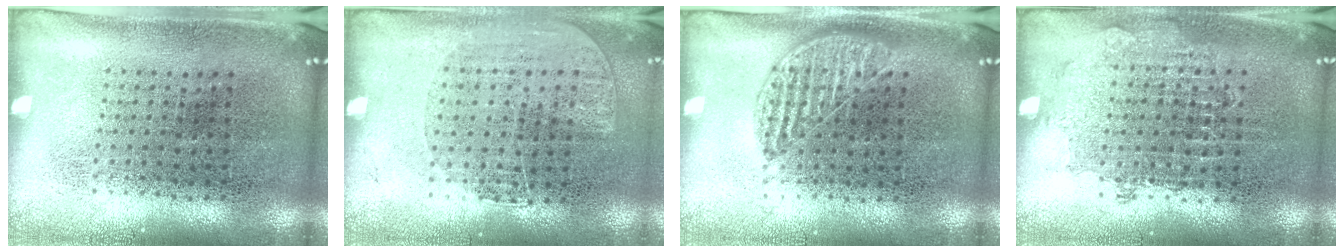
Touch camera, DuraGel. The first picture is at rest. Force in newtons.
{"total": 1.1, "press": 1.0, "slide": 0.5}
{"total": 1.0, "press": 0.8, "slide": 0.4}
{"total": 0.8, "press": 0.8, "slide": 0.1}